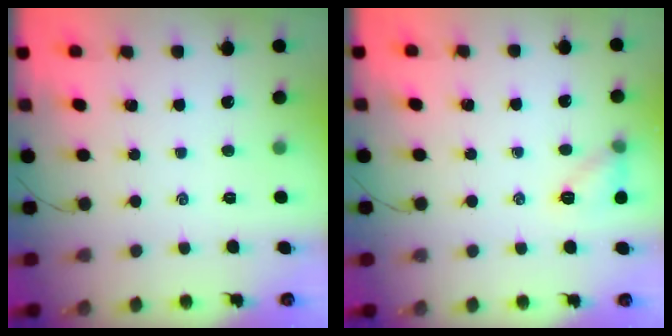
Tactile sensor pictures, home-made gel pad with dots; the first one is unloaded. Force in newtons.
{"total": 7.6, "press": 7.6, "slide": 0.5}